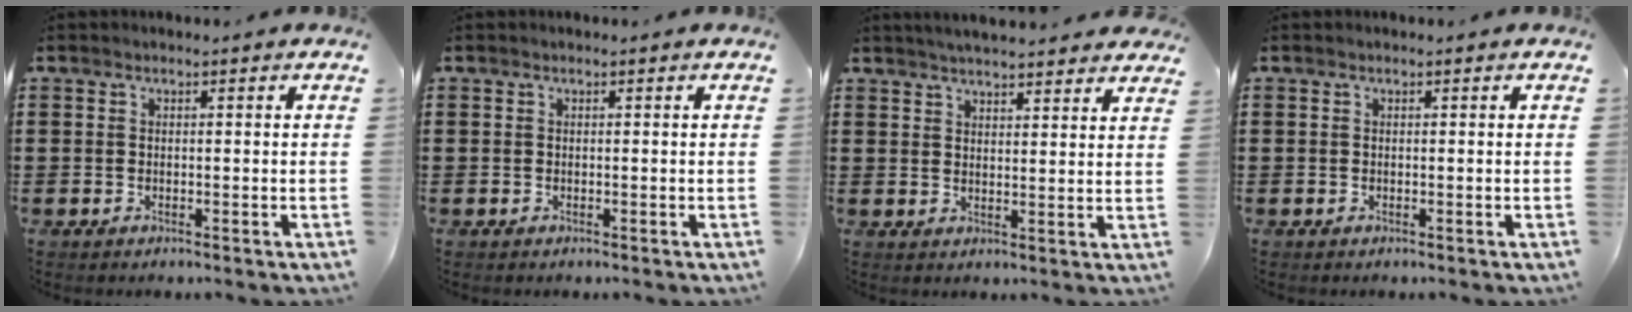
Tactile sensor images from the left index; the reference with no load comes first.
{"total": 0.0}
{"total": 3.9, "force": [3.8, 0.1, 0.8], "torque": [-0.027, -0.012, 0.071]}
{"total": 0.0}